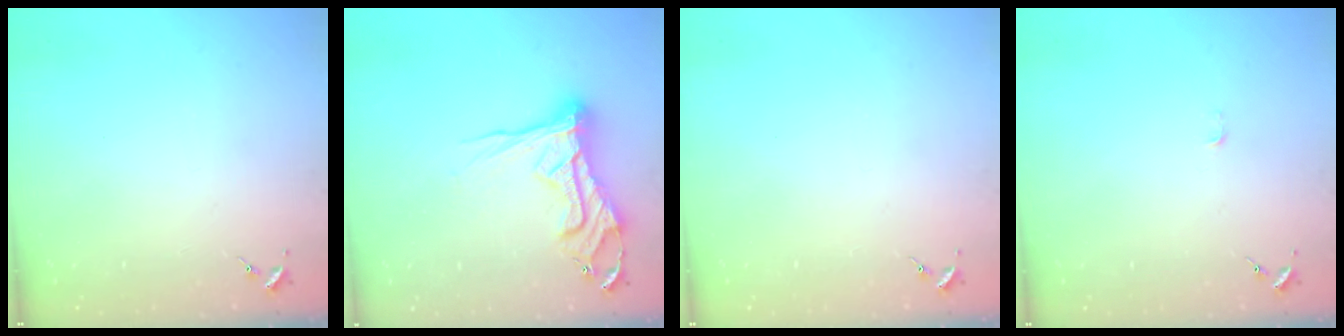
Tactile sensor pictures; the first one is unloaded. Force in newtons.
{"total": 17.5, "press": 17.5, "slide": 1.7}
{"total": 0.0}
{"total": 2.3, "press": 2.3, "slide": 0.3}